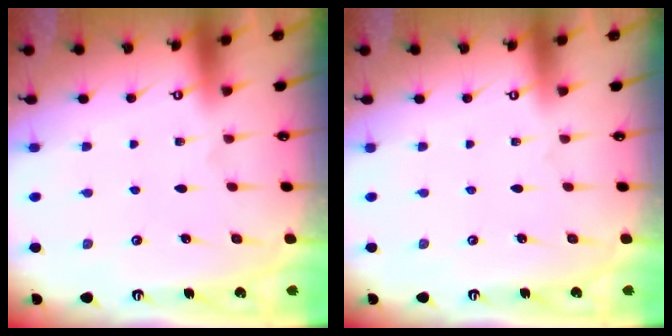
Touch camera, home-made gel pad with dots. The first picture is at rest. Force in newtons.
{"total": 0.0}